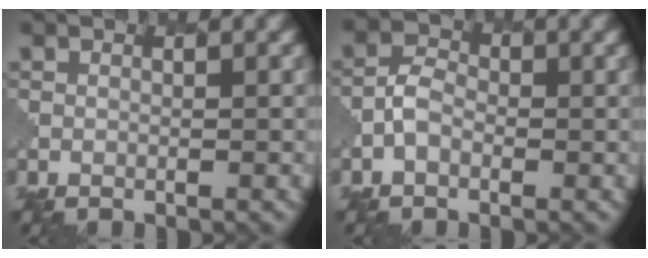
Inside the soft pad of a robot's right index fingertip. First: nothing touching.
{"total": 1.7, "force": [-0.8, 1.3, 0.9], "torque": [-0.017, 0.007, -0.019]}